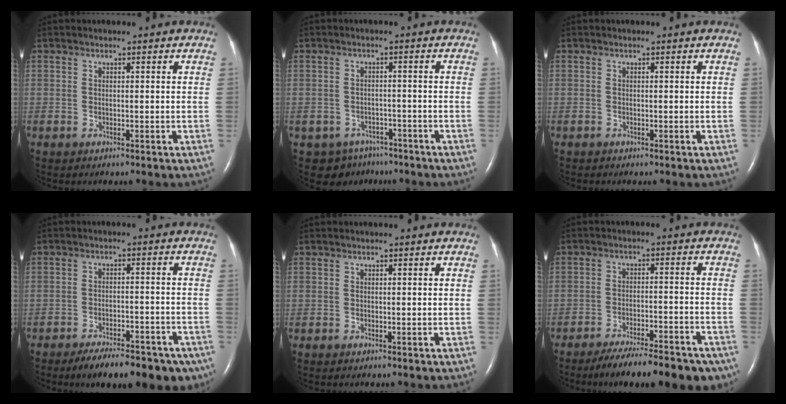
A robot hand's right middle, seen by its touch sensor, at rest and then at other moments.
{"total": 5.5, "force": [-3.9, 3.8, 0.3], "torque": [0.003, 0.012, -0.051]}
{"total": 0.0}
{"total": 14.6, "force": [-11.2, 5.3, 7.7], "torque": [-0.077, 0.012, -0.148]}
{"total": 0.0}
{"total": 16.1, "force": [-13.6, 3.2, 8.0], "torque": [-0.079, -0.003, -0.189]}